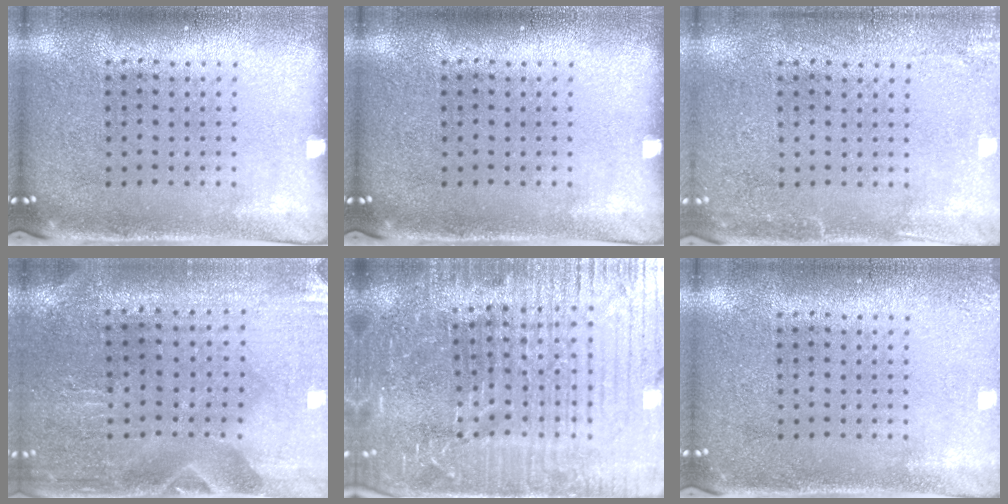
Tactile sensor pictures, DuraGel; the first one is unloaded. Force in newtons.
{"total": 0.0}
{"total": 2.3, "press": 2.3, "slide": 0.3}
{"total": 0.6, "press": 0.6, "slide": 0.0}
{"total": 6.7, "press": 5.8, "slide": 3.3}
{"total": 1.6, "press": 1.6, "slide": 0.2}